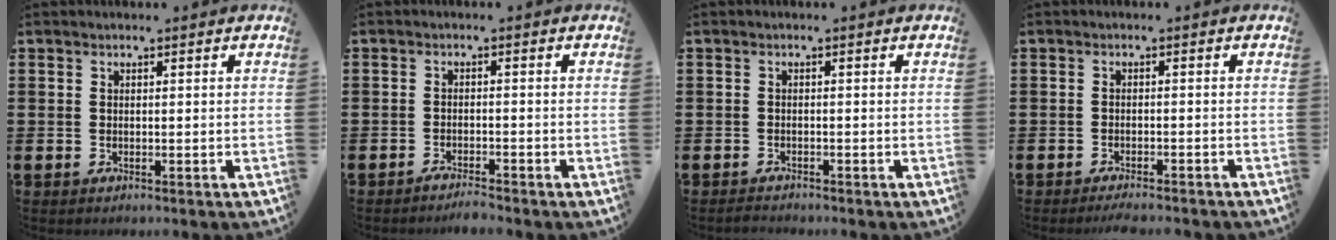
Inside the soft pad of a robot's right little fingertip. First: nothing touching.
{"total": 1.7, "force": [-1.7, -0.1, 0.2], "torque": [-0.007, 0.003, -0.034]}
{"total": 0.8, "force": [-0.8, 0.1, 0.1], "torque": [-0.005, 0.000, -0.017]}
{"total": 1.4, "force": [-1.4, -0.1, 0.4], "torque": [-0.007, 0.003, -0.026]}